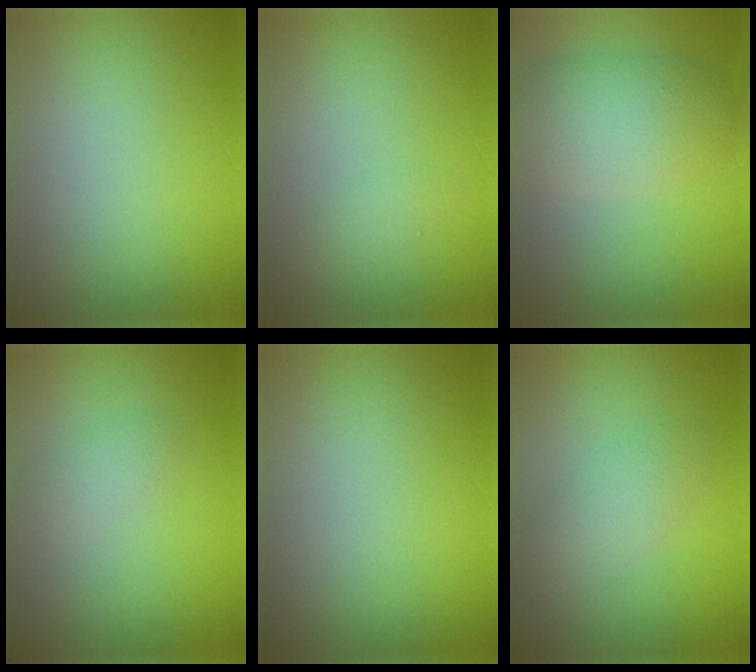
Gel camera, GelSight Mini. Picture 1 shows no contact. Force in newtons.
{"total": 0.9, "press": 0.9, "slide": 0.1}
{"total": 5.6, "press": 5.6, "slide": 0.4}
{"total": 1.4, "press": 1.4, "slide": 0.1}
{"total": 0.0}
{"total": 2.4, "press": 2.4, "slide": 0.1}